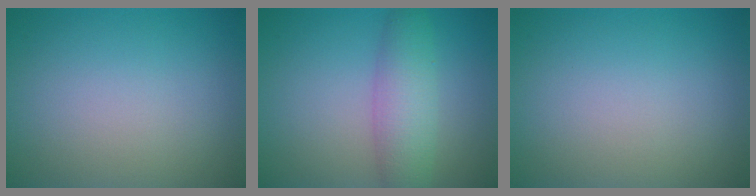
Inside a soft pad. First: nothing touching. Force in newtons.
{"total": 4.3, "press": 4.3, "slide": 0.0}
{"total": 0.0}